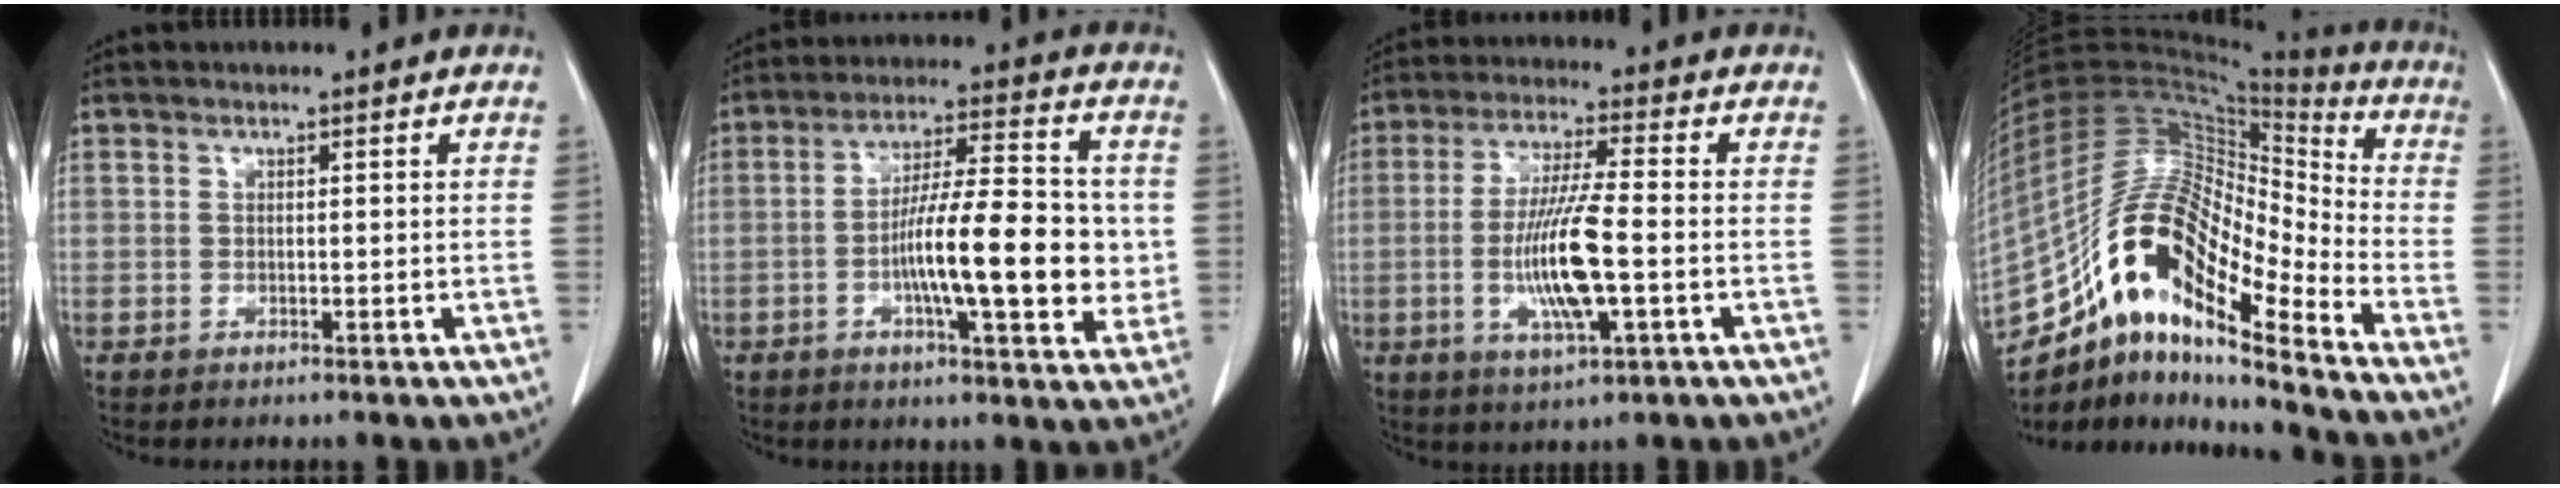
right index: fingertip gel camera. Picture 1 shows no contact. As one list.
[{"total": 14.9, "force": [-1.8, 3.3, 14.4], "torque": [-0.233, 0.010, -0.031]}, {"total": 11.2, "force": [-2.1, 1.3, 10.9], "torque": [-0.215, -0.009, -0.040]}, {"total": 19.6, "force": [-13.0, 4.8, 13.9], "torque": [-0.270, 0.039, -0.230]}]